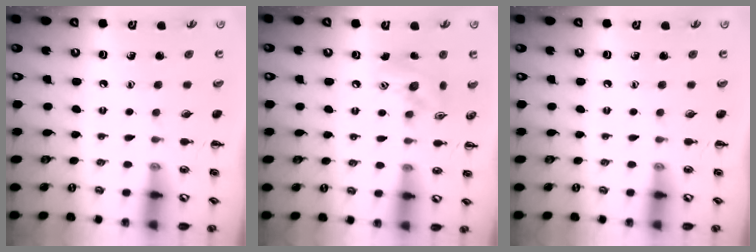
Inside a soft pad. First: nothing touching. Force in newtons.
{"total": 12.0, "press": 11.9, "slide": 1.8}
{"total": 0.0}